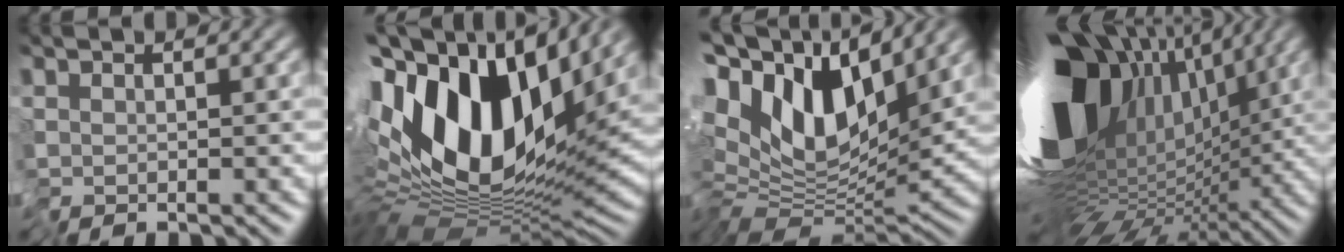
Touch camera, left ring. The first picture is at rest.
{"total": 16.2, "force": [4.7, 8.3, 13.1], "torque": [-0.250, 0.002, 0.080]}
{"total": 11.8, "force": [4.9, 5.0, 9.5], "torque": [-0.171, 0.013, 0.086]}
{"total": 15.7, "force": [1.5, 9.0, 12.7], "torque": [-0.245, -0.020, 0.048]}